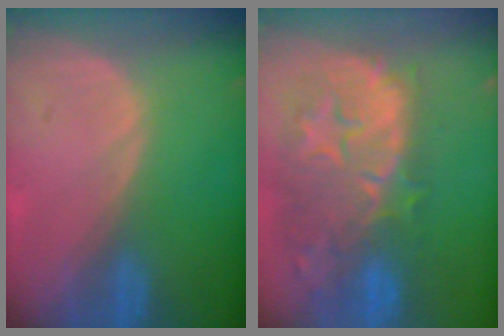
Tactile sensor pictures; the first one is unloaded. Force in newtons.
{"total": 12.7, "press": 11.4, "slide": 5.6}